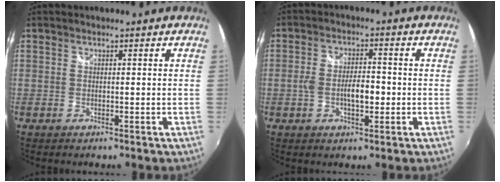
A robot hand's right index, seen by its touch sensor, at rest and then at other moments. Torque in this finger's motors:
{"motor_torque": [0.68, 0.15, 0.38, 0.11]}